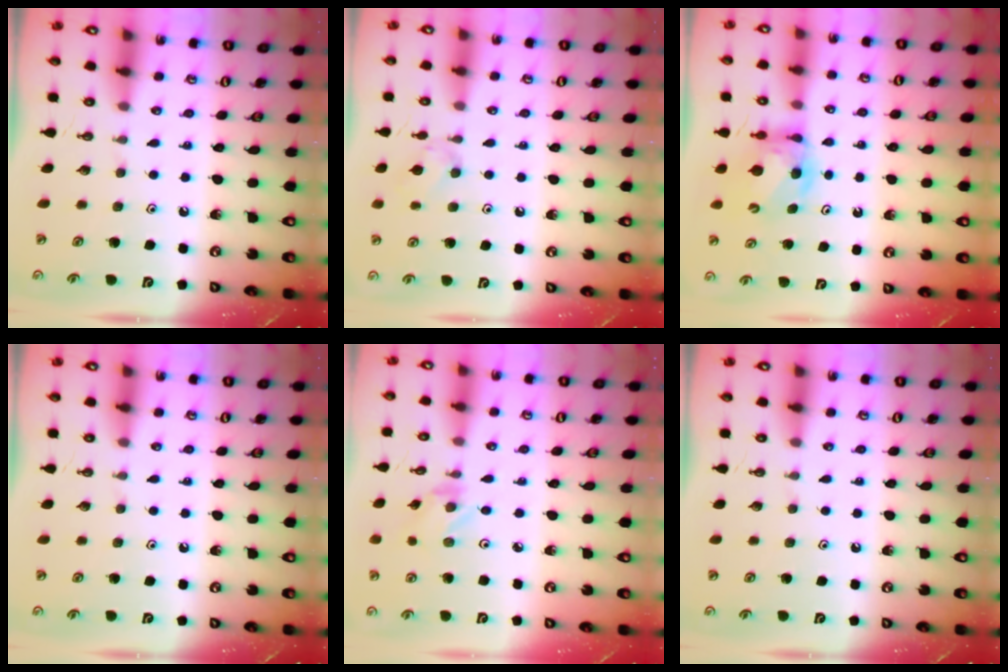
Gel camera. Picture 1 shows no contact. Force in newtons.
{"total": 6.2, "press": 6.1, "slide": 0.9}
{"total": 6.4, "press": 6.4, "slide": 0.3}
{"total": 0.0}
{"total": 1.1, "press": 1.0, "slide": 0.4}
{"total": 0.0}